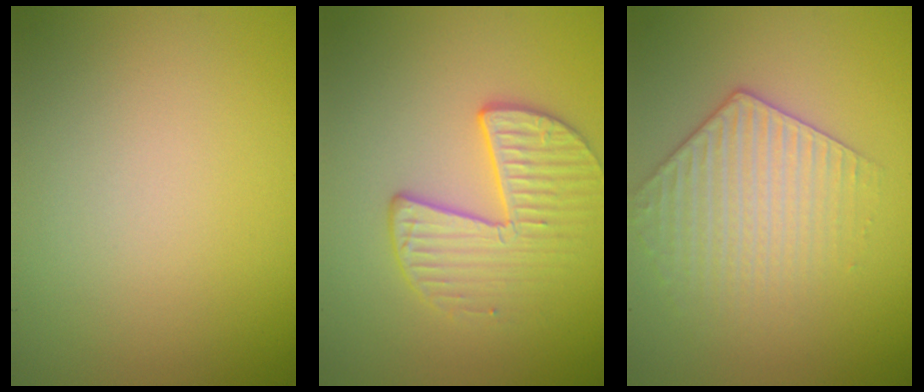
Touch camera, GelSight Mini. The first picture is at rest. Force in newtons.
{"total": 3.5, "press": 2.9, "slide": 2.0}
{"total": 3.1, "press": 3.0, "slide": 1.0}